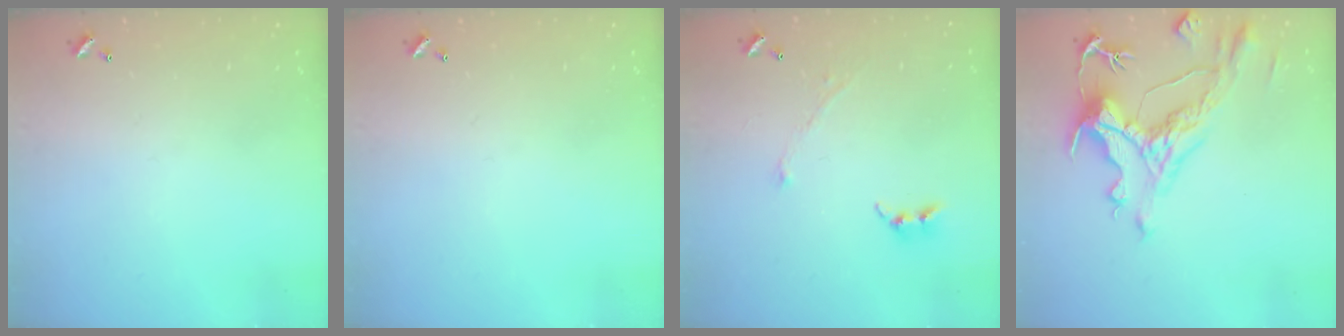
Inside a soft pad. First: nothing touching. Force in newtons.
{"total": 0.0}
{"total": 2.9, "press": 2.9, "slide": 0.4}
{"total": 4.6, "press": 4.2, "slide": 1.8}